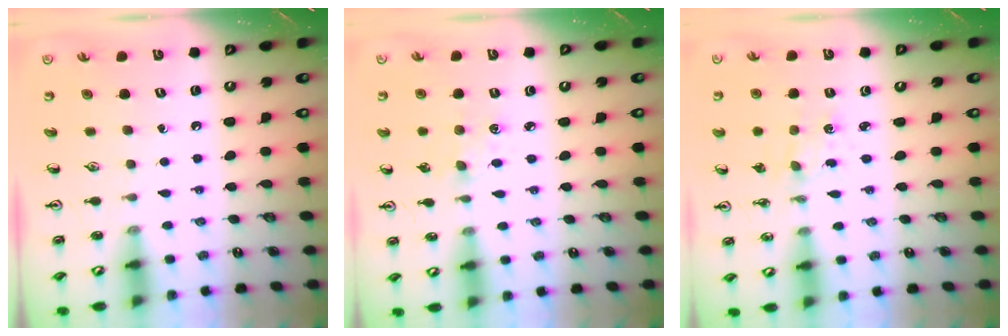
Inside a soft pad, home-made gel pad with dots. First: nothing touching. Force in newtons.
{"total": 4.1, "press": 4.1, "slide": 0.6}
{"total": 1.9, "press": 1.9, "slide": 0.3}